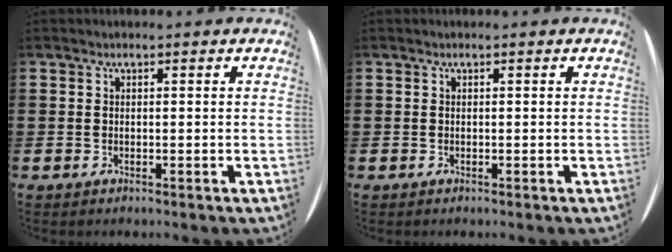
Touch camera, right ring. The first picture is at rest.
{"total": 0.0}